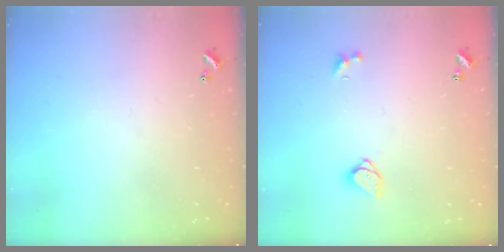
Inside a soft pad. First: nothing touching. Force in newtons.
{"total": 1.5, "press": 1.5, "slide": 0.4}